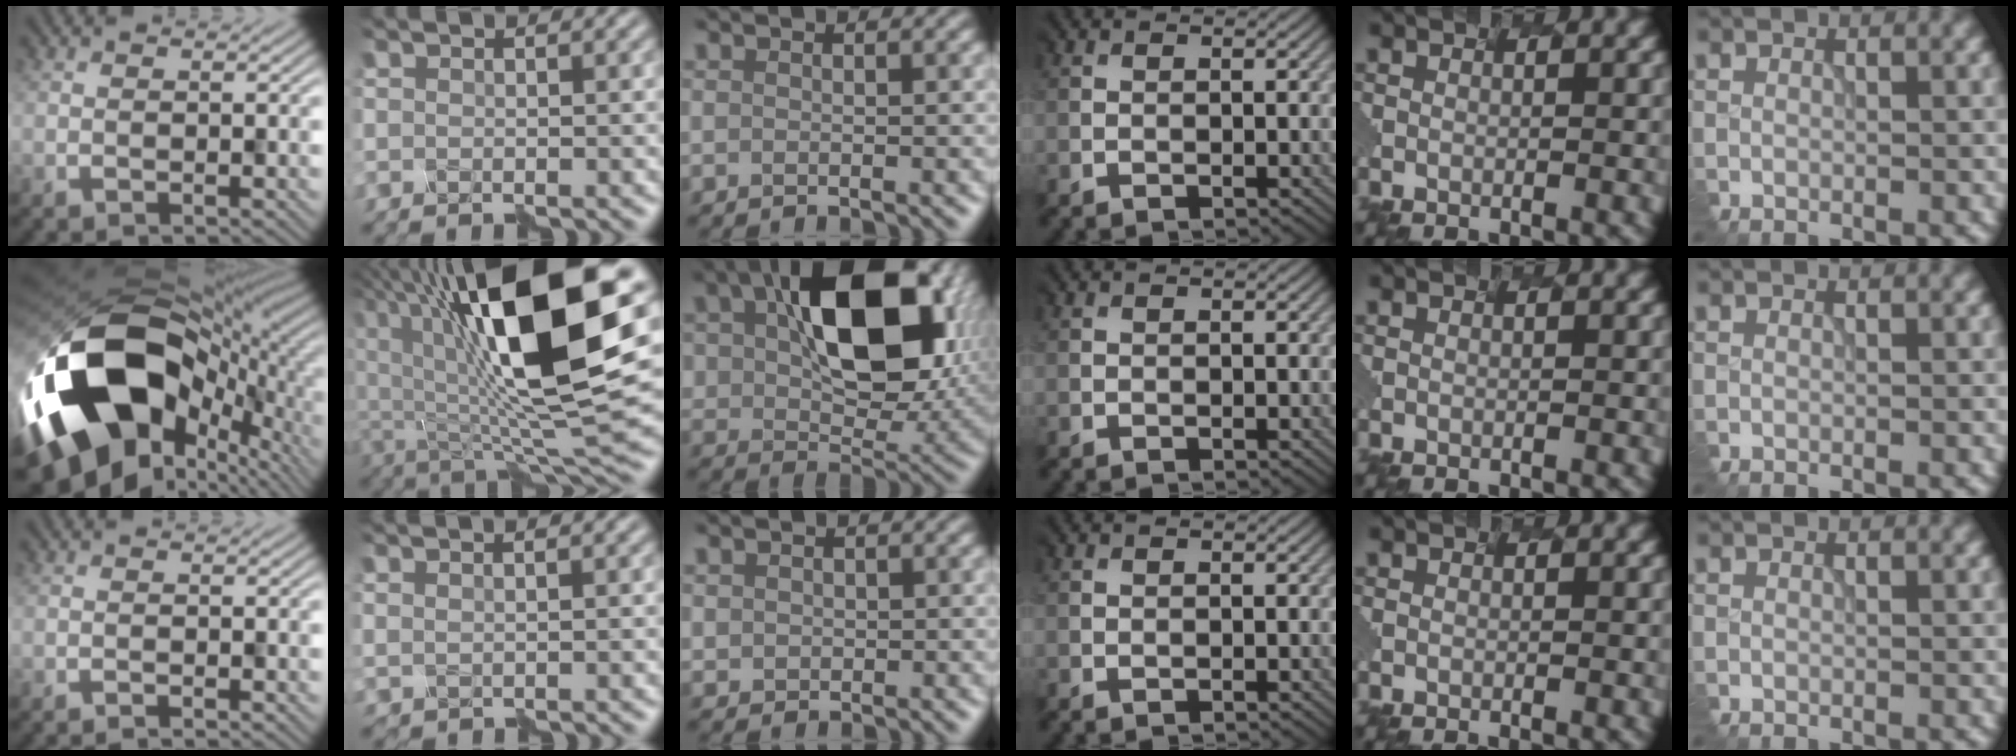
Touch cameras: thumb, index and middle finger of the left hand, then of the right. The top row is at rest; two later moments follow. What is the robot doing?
{"motion": "assemble", "object": "markers"}